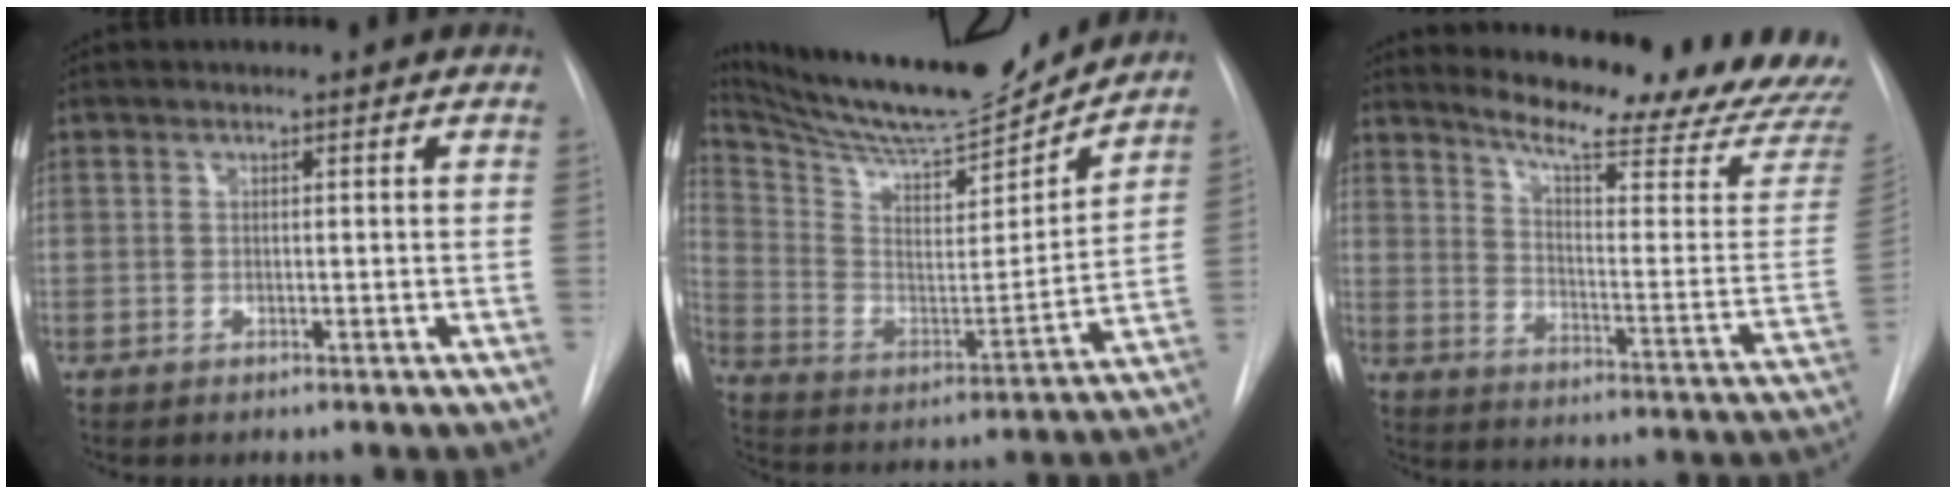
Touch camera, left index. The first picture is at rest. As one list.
[{"total": 22.7, "force": [20.9, 3.1, 8.4], "torque": [-0.164, -0.025, 0.330]}, {"total": 22.6, "force": [21.2, 1.8, 7.7], "torque": [-0.108, -0.120, 0.258]}]